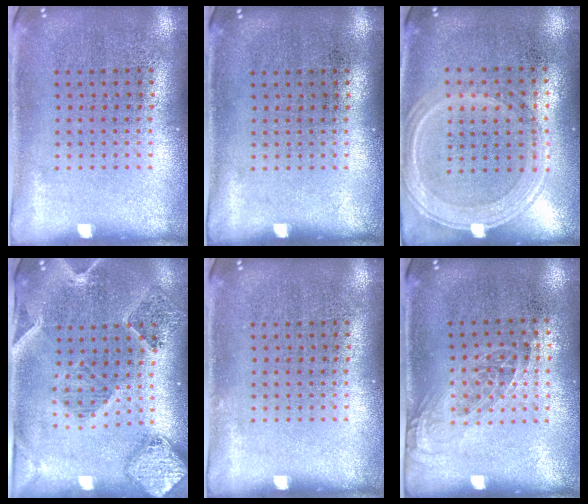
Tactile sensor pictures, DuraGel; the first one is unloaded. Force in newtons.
{"total": 0.0}
{"total": 1.2, "press": 1.1, "slide": 0.4}
{"total": 1.6, "press": 1.6, "slide": 0.3}
{"total": 0.0}
{"total": 1.1, "press": 0.9, "slide": 0.5}